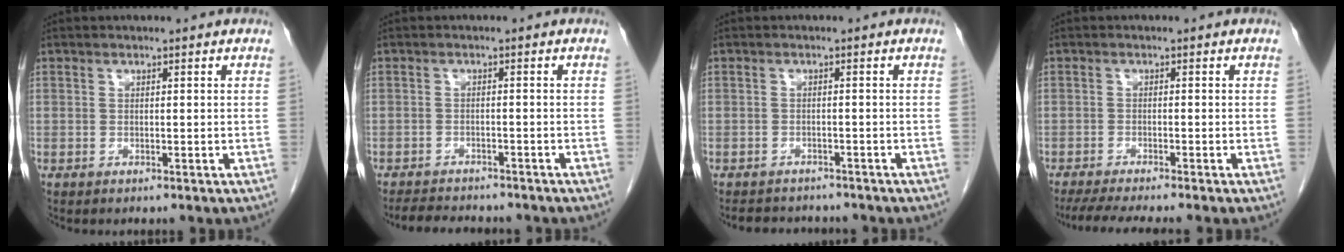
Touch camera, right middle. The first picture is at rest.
{"total": 7.3, "force": [-6.6, 1.9, 2.4], "torque": [-0.037, -0.004, -0.093]}
{"total": 6.1, "force": [-5.6, 2.0, 1.3], "torque": [-0.016, 0.000, -0.072]}
{"total": 7.0, "force": [-6.0, -0.5, 3.7], "torque": [-0.050, -0.017, -0.095]}